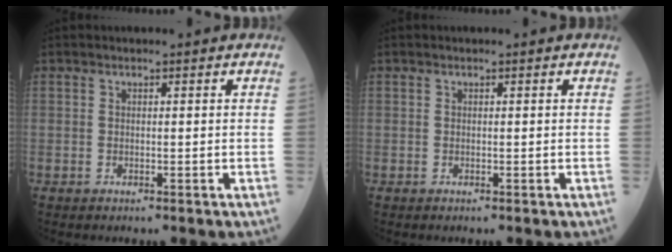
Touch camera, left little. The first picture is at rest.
{"total": 0.0}